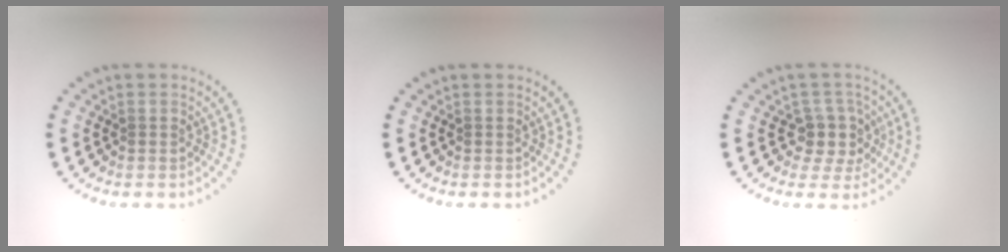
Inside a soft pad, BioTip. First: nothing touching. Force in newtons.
{"total": 0.0}
{"total": 2.8, "press": 2.3, "slide": 1.6}